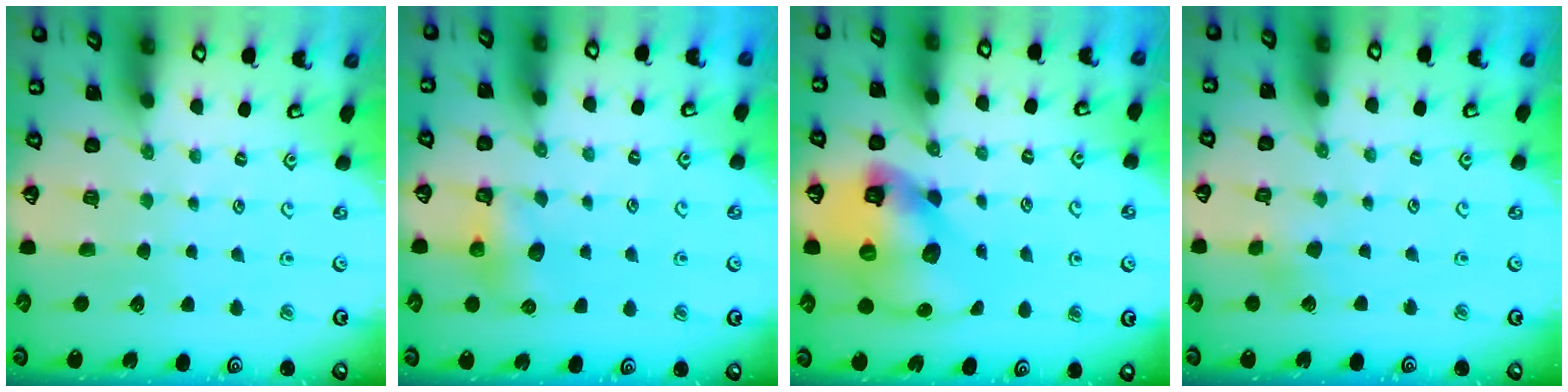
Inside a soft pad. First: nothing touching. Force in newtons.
{"total": 7.5, "press": 7.4, "slide": 0.9}
{"total": 14.9, "press": 14.7, "slide": 1.9}
{"total": 3.2, "press": 3.2, "slide": 0.5}